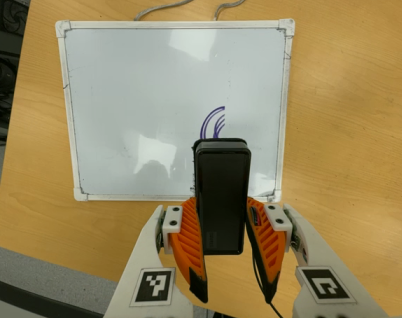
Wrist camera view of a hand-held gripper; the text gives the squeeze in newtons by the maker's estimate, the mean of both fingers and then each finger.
{"total": 6.6, "left": 5.4, "right": 7.9}